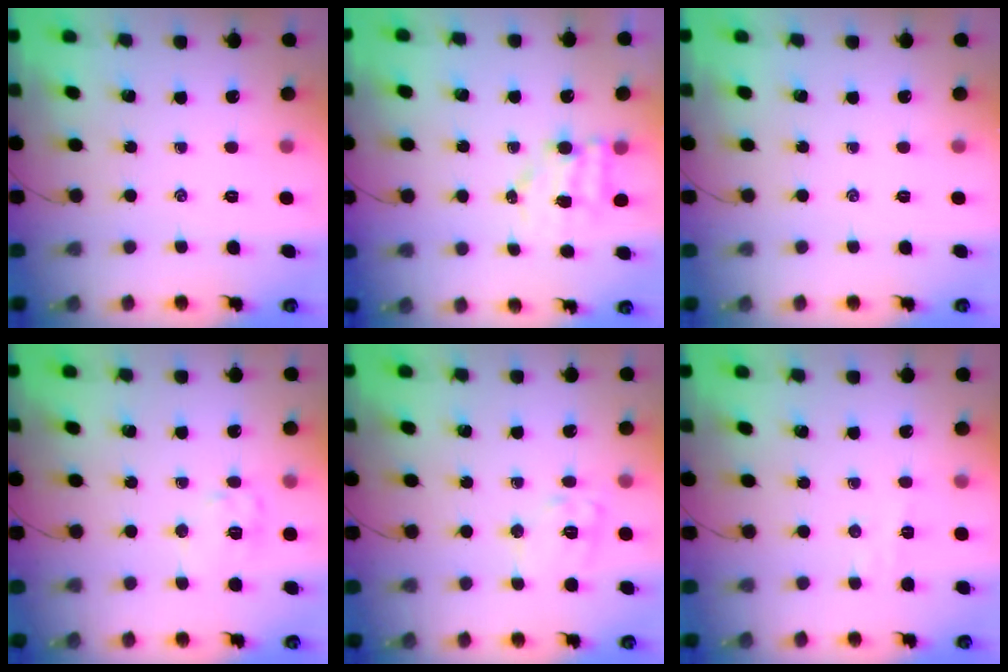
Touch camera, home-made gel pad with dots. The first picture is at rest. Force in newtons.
{"total": 5.5, "press": 5.5, "slide": 0.6}
{"total": 0.0}
{"total": 7.4, "press": 7.4, "slide": 0.8}
{"total": 9.9, "press": 9.9, "slide": 0.2}
{"total": 3.3, "press": 3.2, "slide": 0.9}